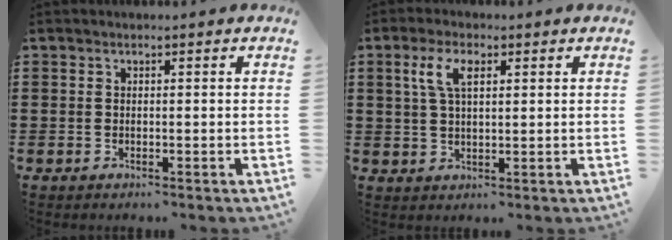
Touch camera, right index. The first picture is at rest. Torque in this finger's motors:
{"motor_torque": [0.87, 0.13, 0.25, 0.12]}